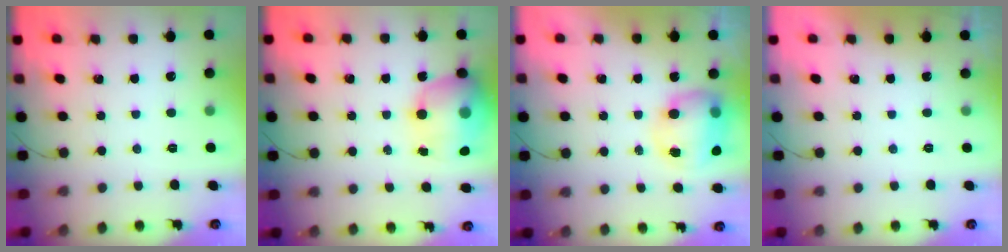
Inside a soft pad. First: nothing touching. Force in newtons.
{"total": 17.7, "press": 17.1, "slide": 4.6}
{"total": 10.1, "press": 9.7, "slide": 2.8}
{"total": 0.0}